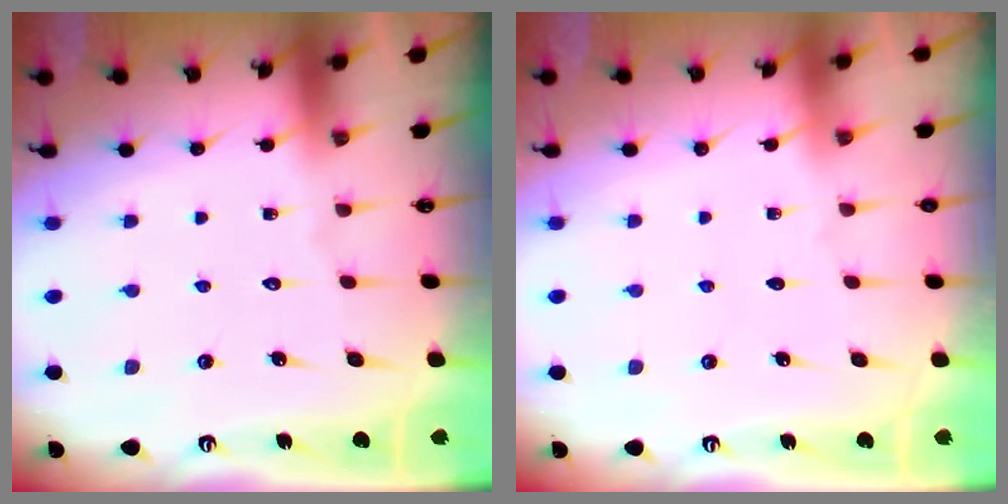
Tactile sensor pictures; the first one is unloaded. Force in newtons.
{"total": 0.7, "press": 0.7, "slide": 0.2}